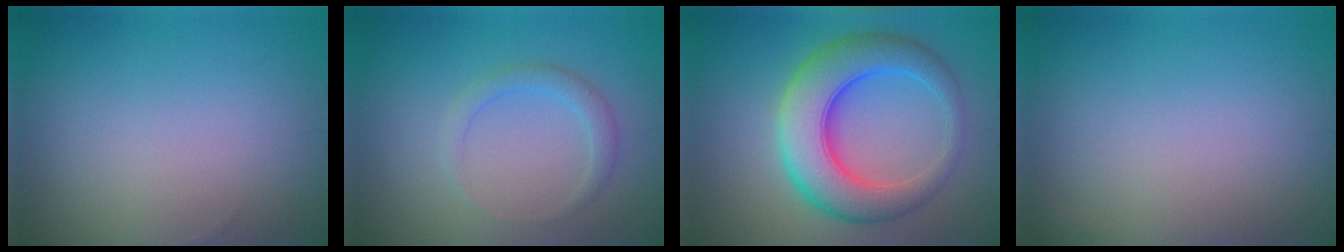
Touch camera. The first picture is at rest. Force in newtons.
{"total": 1.8, "press": 1.8, "slide": 0.1}
{"total": 8.2, "press": 8.2, "slide": 0.2}
{"total": 0.0}